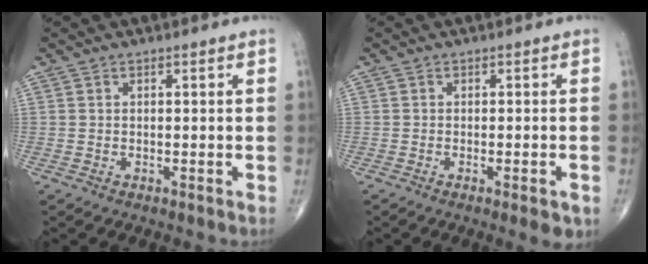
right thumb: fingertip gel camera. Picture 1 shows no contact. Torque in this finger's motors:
{"motor_torque": [0.01, 0.13, 0.21, -0.03, 0.02]}